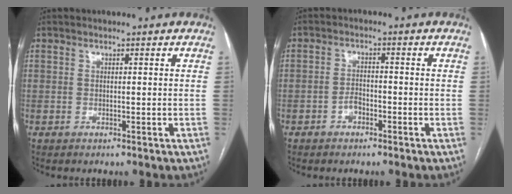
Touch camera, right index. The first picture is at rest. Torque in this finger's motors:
{"motor_torque": [0.20, 0.01, -0.14, -0.04]}